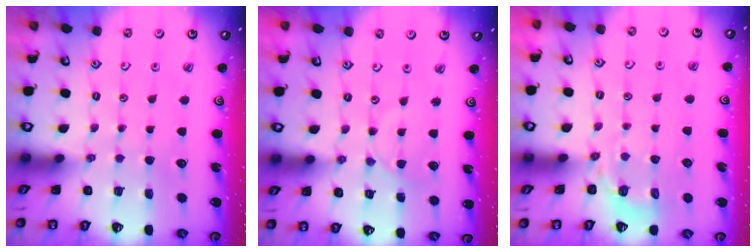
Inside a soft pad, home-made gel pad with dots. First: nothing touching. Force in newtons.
{"total": 1.5, "press": 1.5, "slide": 0.4}
{"total": 3.2, "press": 2.7, "slide": 1.8}